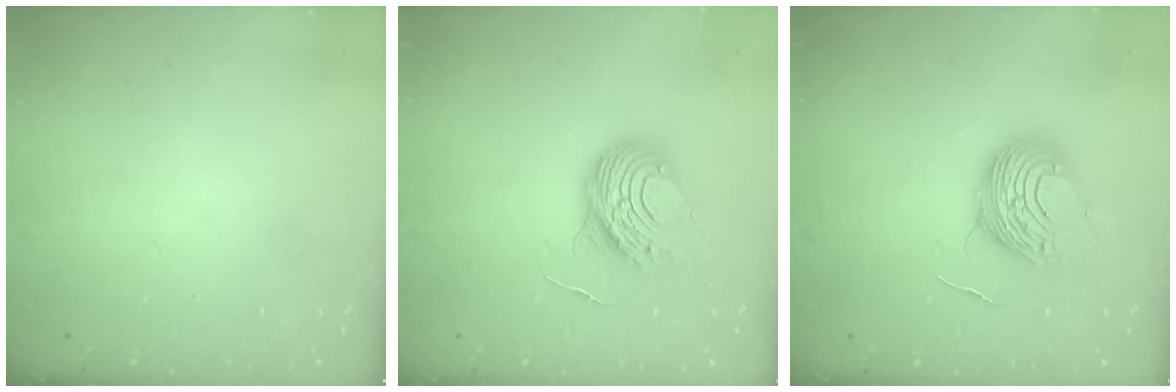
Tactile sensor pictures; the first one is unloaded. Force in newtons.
{"total": 11.1, "press": 11.1, "slide": 0.9}
{"total": 10.8, "press": 10.8, "slide": 1.1}